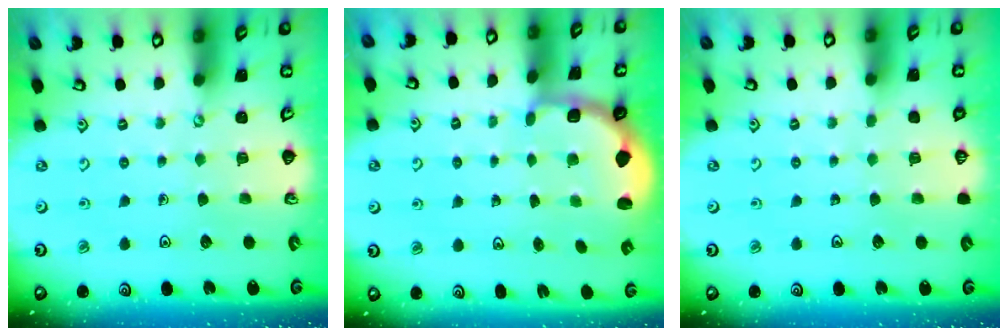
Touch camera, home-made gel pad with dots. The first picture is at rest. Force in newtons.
{"total": 2.3, "press": 2.1, "slide": 1.0}
{"total": 0.0}